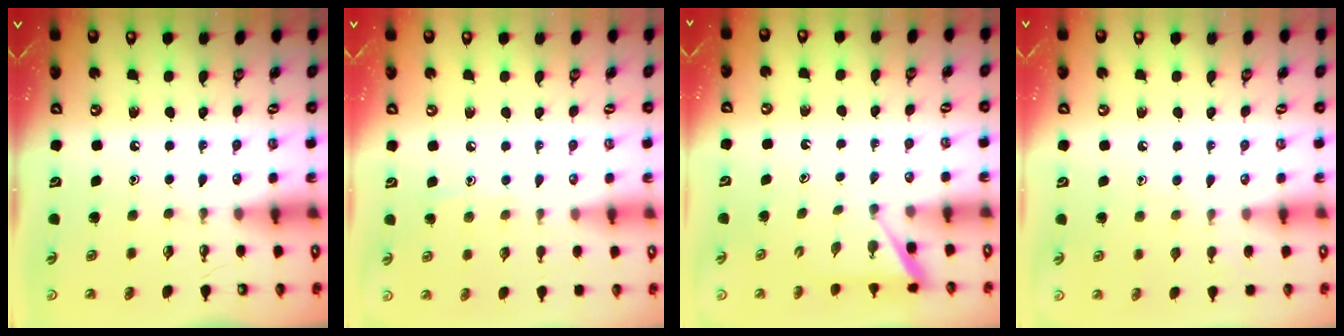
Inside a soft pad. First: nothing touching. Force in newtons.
{"total": 6.0, "press": 6.0, "slide": 0.6}
{"total": 2.0, "press": 2.0, "slide": 0.3}
{"total": 5.0, "press": 4.9, "slide": 0.4}